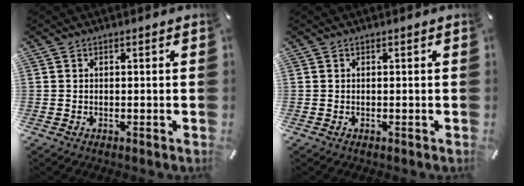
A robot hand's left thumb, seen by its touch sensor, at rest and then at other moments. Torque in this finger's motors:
{"motor_torque": [0.13, 0.14, -0.02, -0.01, 0.00]}